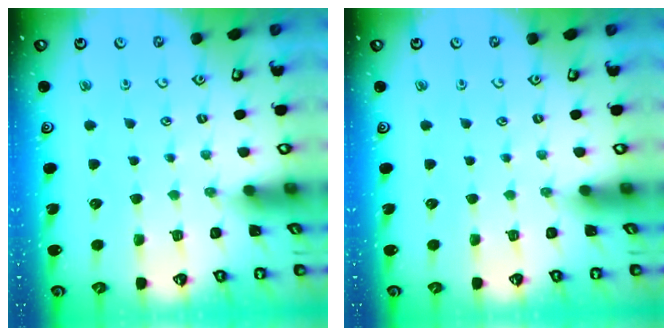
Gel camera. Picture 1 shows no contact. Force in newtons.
{"total": 0.0}